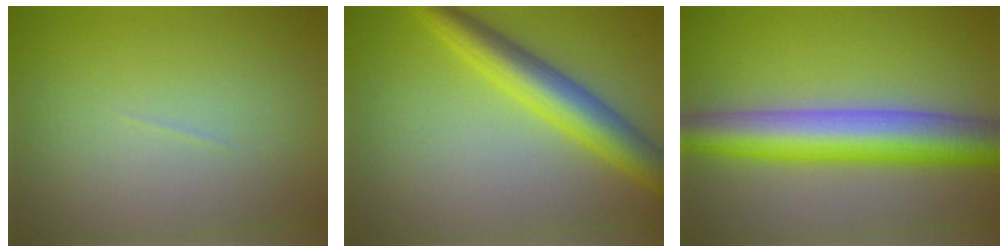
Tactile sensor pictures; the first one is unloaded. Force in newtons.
{"total": 5.7, "press": 5.7, "slide": 0.0}
{"total": 8.8, "press": 8.8, "slide": 0.5}